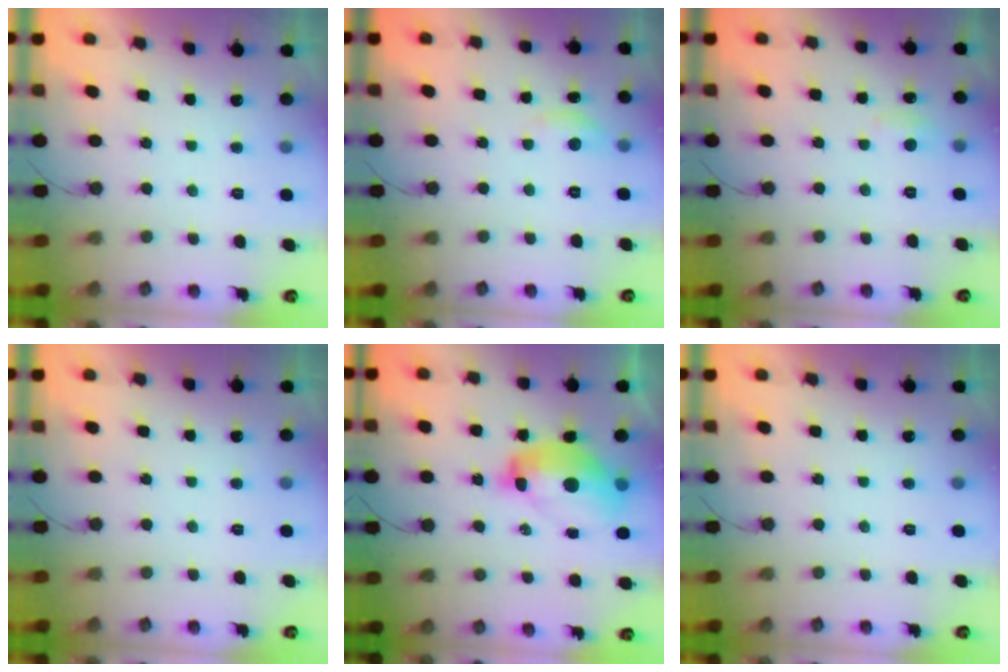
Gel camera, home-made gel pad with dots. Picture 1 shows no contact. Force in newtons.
{"total": 2.9, "press": 2.9, "slide": 0.2}
{"total": 3.0, "press": 3.0, "slide": 0.4}
{"total": 0.0}
{"total": 14.0, "press": 14.0, "slide": 1.2}
{"total": 0.0}